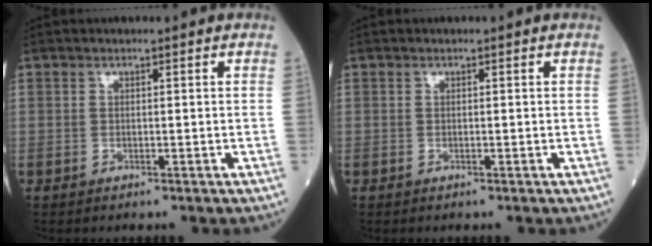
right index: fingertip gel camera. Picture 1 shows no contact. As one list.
[{"total": 0.0}]